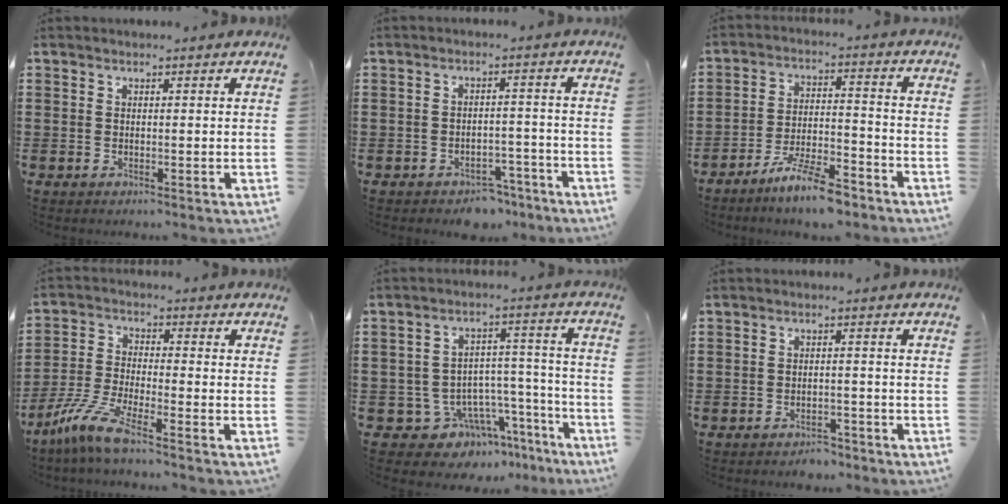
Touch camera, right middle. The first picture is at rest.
{"total": 3.3, "force": [-3.1, 1.0, 0.3], "torque": [-0.011, 0.005, -0.063]}
{"total": 8.1, "force": [-6.9, 1.0, 4.2], "torque": [-0.083, 0.004, -0.130]}
{"total": 7.4, "force": [-5.5, 0.5, 5.0], "torque": [-0.128, -0.020, -0.114]}
{"total": 8.2, "force": [-6.4, 4.9, 1.7], "torque": [-0.037, 0.022, -0.112]}
{"total": 2.2, "force": [-2.1, 0.4, -0.1], "torque": [-0.008, 0.001, -0.047]}